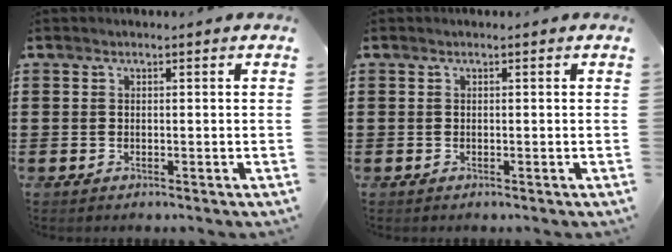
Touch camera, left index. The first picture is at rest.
{"total": 0.0}